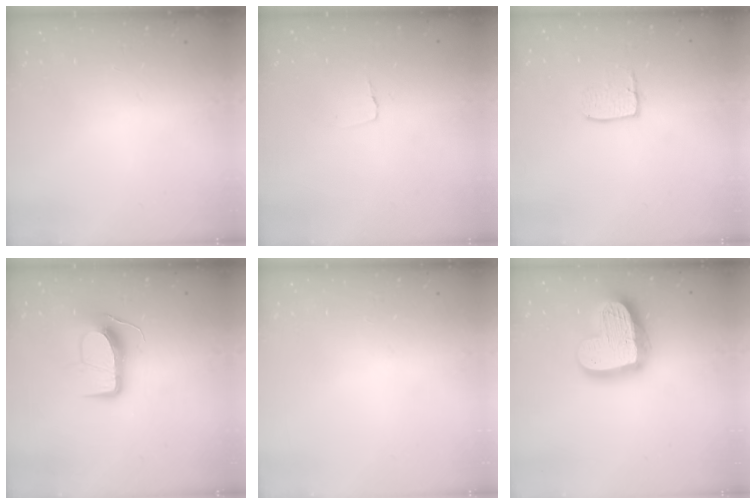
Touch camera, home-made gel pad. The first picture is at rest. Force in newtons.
{"total": 2.6, "press": 2.6, "slide": 0.2}
{"total": 5.5, "press": 5.5, "slide": 0.3}
{"total": 12.7, "press": 12.7, "slide": 0.5}
{"total": 0.0}
{"total": 21.7, "press": 21.6, "slide": 2.0}